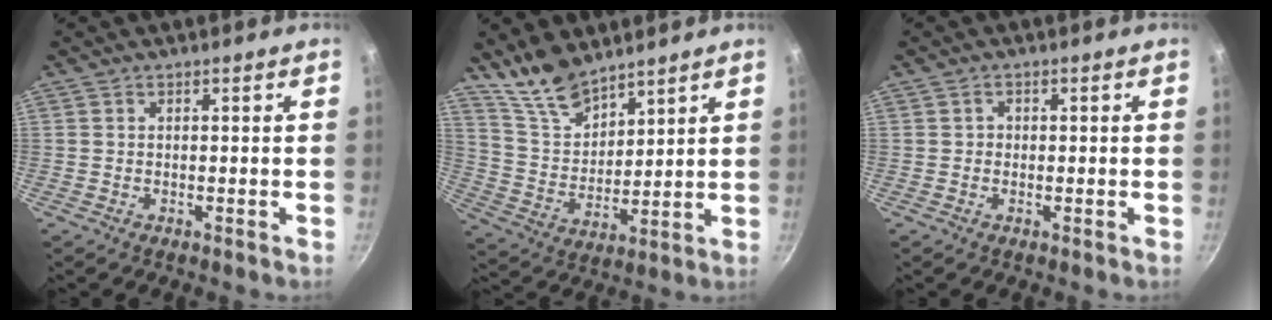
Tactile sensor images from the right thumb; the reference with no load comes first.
{"total": 10.7, "force": [8.9, 4.4, 4.2], "torque": [-0.053, -0.058, 0.180]}
{"total": 1.0, "force": [0.0, 0.9, 0.3], "torque": [-0.001, 0.001, -0.003]}